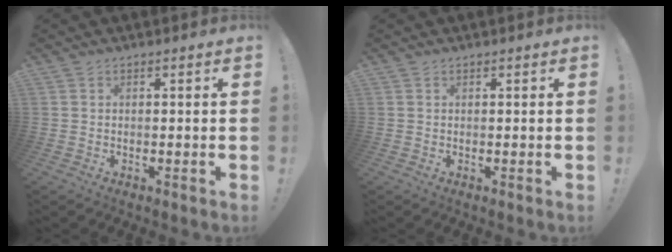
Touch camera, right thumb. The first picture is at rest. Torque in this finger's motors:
{"motor_torque": [0.01, 0.02, -0.03, 0.00, 0.00]}